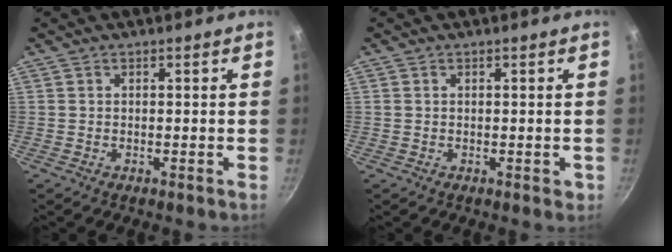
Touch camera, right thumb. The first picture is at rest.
{"total": 1.5, "force": [0.0, 0.9, 1.2], "torque": [-0.011, 0.000, 0.002]}